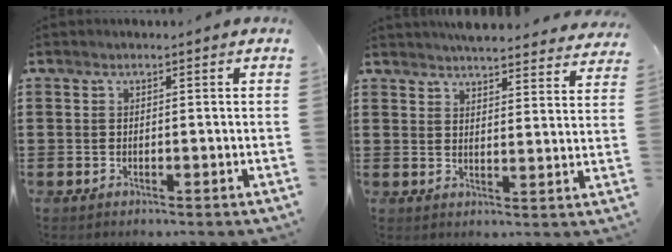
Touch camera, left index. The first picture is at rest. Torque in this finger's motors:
{"motor_torque": [1.87, -0.27, 0.59, 0.09]}